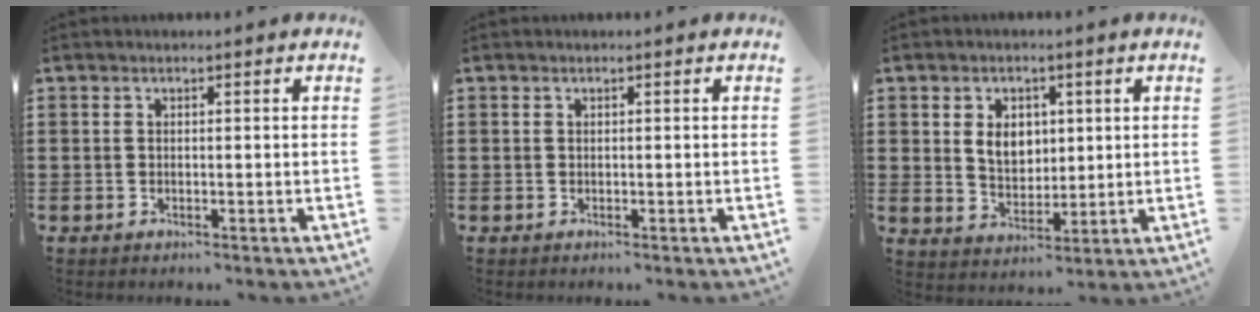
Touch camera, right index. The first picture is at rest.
{"total": 0.0}
{"total": 5.6, "force": [1.1, 4.2, 3.6], "torque": [-0.067, 0.007, 0.014]}